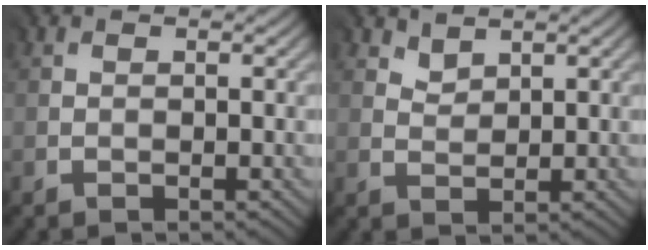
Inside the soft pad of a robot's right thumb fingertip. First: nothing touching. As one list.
[{"total": 1.7, "force": [1.6, 0.4, -0.3], "torque": [0.002, -0.004, 0.038]}]